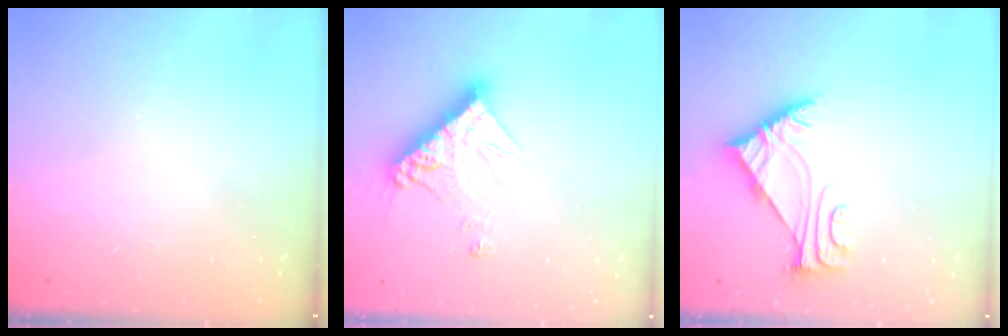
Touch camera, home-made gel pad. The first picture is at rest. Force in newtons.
{"total": 13.1, "press": 13.0, "slide": 1.2}
{"total": 5.7, "press": 5.6, "slide": 1.1}